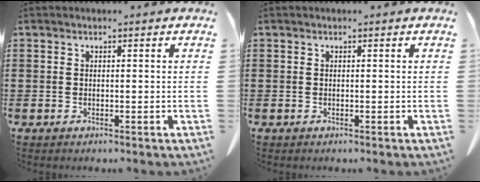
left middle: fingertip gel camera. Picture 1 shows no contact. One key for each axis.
{"total": 0.0}